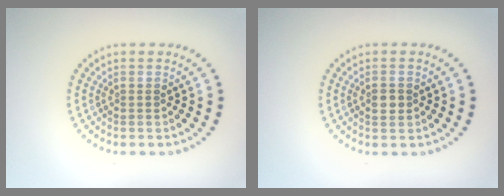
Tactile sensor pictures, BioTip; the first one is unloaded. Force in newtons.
{"total": 1.5, "press": 1.4, "slide": 0.3}